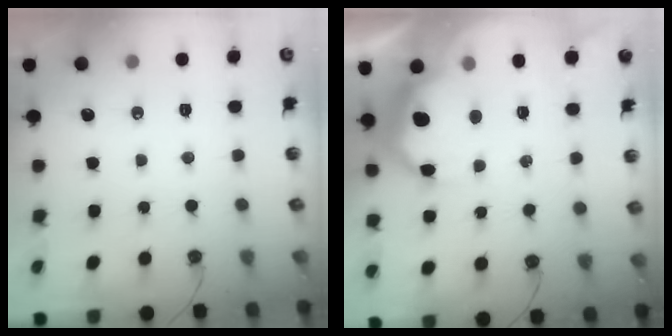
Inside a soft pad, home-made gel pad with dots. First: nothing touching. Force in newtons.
{"total": 18.5, "press": 18.4, "slide": 1.4}